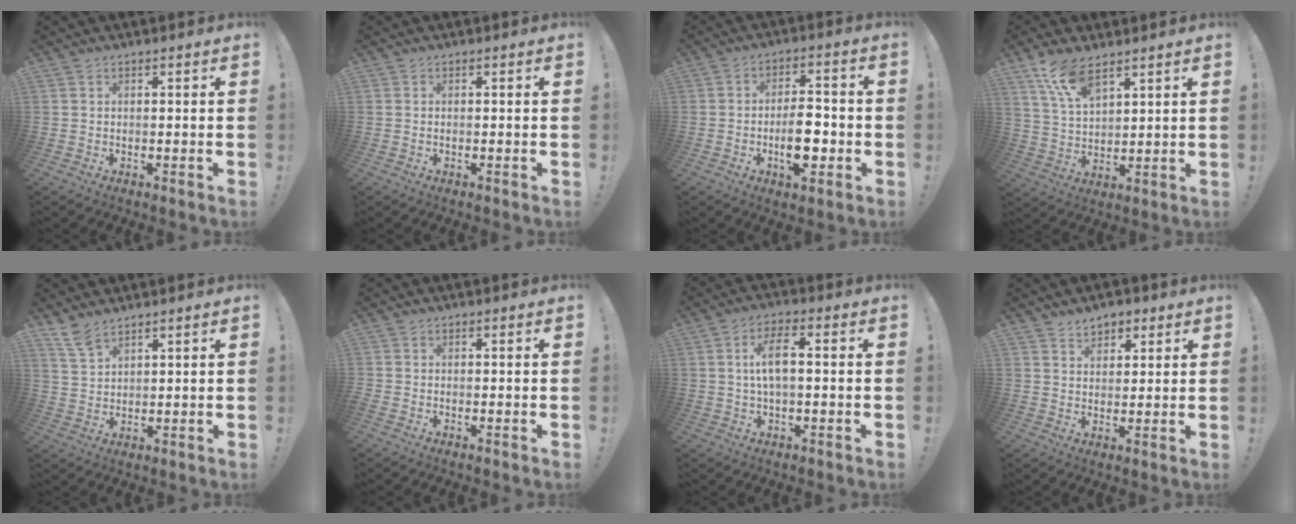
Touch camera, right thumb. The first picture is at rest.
{"total": 0.0}
{"total": 10.9, "force": [-3.0, 5.1, 9.1], "torque": [-0.153, 0.007, -0.053]}
{"total": 10.2, "force": [7.3, 3.8, 6.1], "torque": [-0.114, -0.038, 0.137]}
{"total": 5.7, "force": [4.7, 2.0, 2.6], "torque": [-0.051, -0.023, 0.088]}
{"total": 0.7, "force": [-0.6, 0.1, 0.3], "torque": [-0.009, 0.003, -0.010]}
{"total": 7.4, "force": [0.5, 2.5, 6.9], "torque": [-0.124, 0.006, 0.006]}
{"total": 4.7, "force": [3.1, 3.4, 1.1], "torque": [-0.008, -0.015, 0.056]}